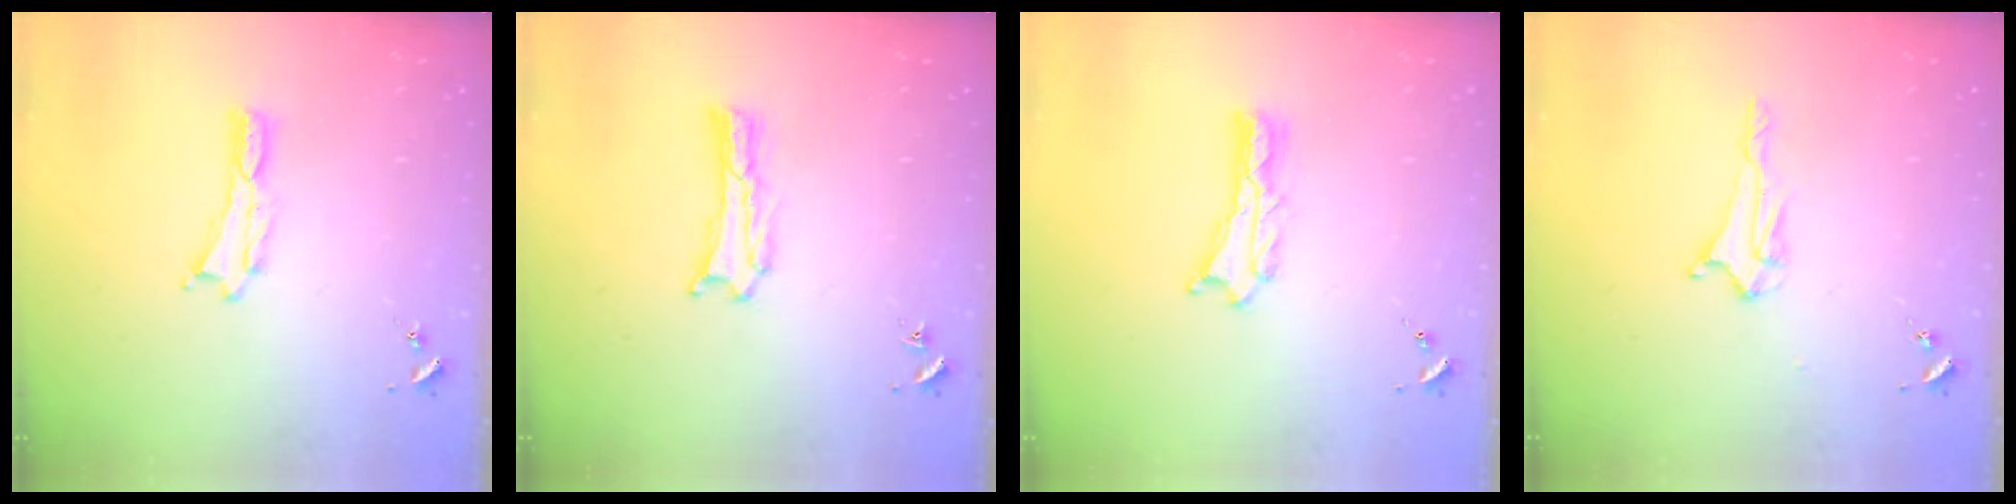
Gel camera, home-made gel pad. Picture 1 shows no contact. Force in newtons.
{"total": 0.8, "press": 0.8, "slide": 0.0}
{"total": 1.3, "press": 1.3, "slide": 0.1}
{"total": 2.1, "press": 2.0, "slide": 0.4}